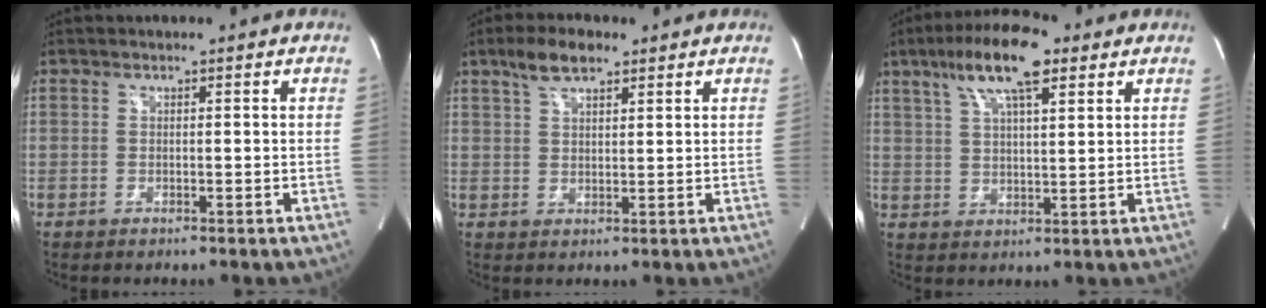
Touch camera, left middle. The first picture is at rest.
{"total": 5.5, "force": [3.8, 2.0, 3.5], "torque": [-0.071, 0.014, 0.071]}
{"total": 11.3, "force": [6.5, 2.7, 8.8], "torque": [-0.164, 0.021, 0.110]}